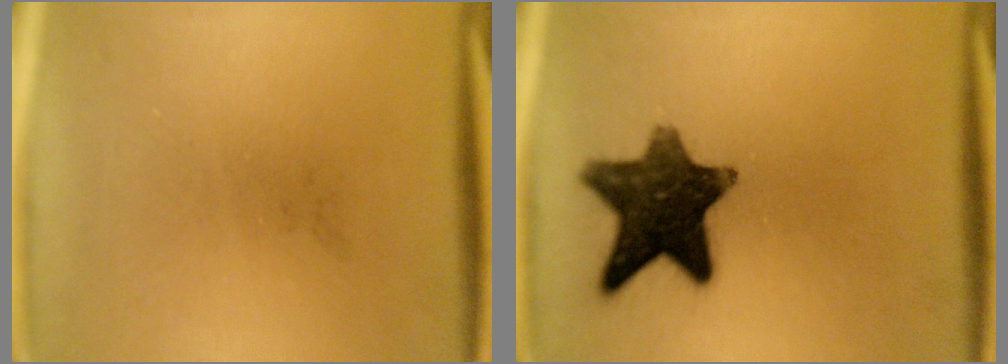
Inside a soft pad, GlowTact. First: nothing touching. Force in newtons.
{"total": 12.6}